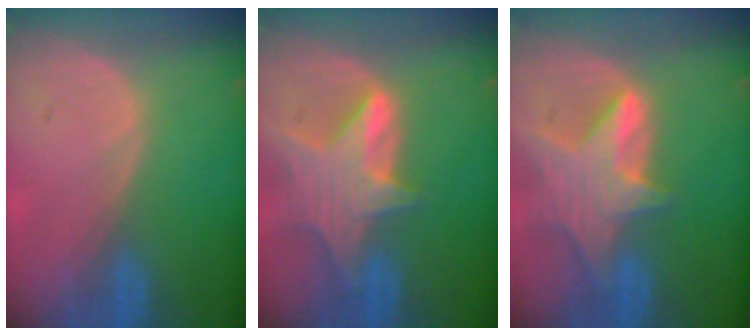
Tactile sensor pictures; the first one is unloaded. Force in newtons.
{"total": 8.1, "press": 7.3, "slide": 3.6}
{"total": 8.2, "press": 7.3, "slide": 3.7}